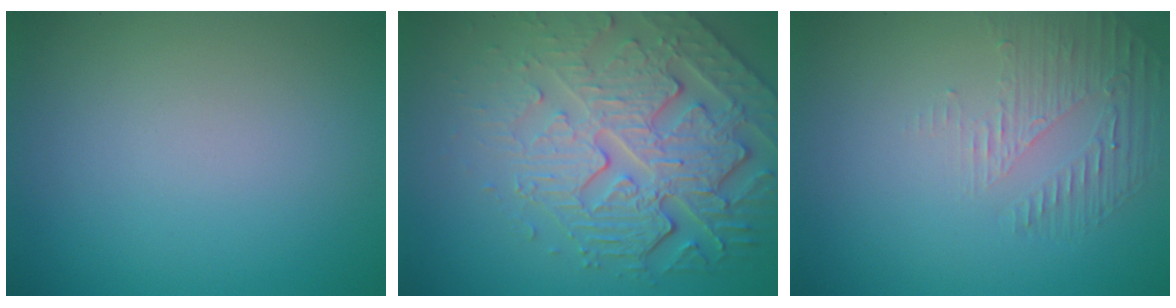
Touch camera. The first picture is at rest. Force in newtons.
{"total": 6.8, "press": 5.5, "slide": 4.0}
{"total": 1.7, "press": 0.8, "slide": 1.5}